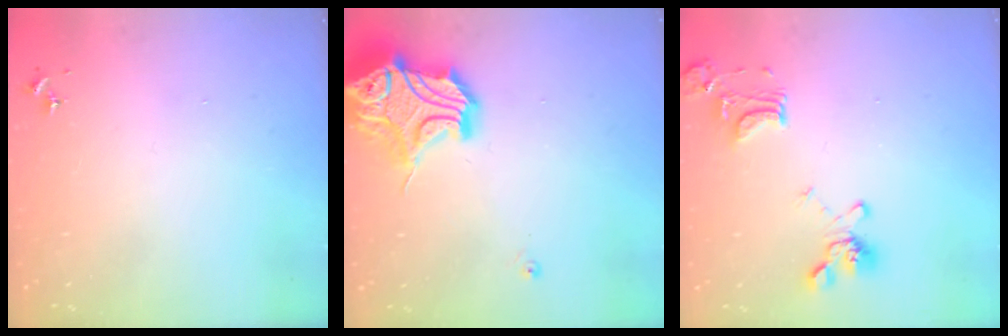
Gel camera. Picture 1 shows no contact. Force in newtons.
{"total": 19.6, "press": 19.4, "slide": 2.5}
{"total": 15.8, "press": 15.7, "slide": 1.4}